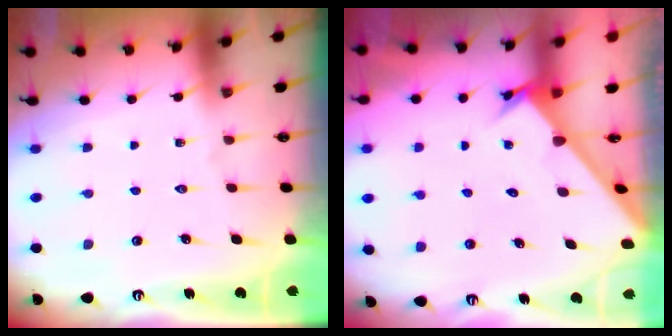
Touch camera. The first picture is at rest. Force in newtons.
{"total": 2.6, "press": 2.6, "slide": 0.3}